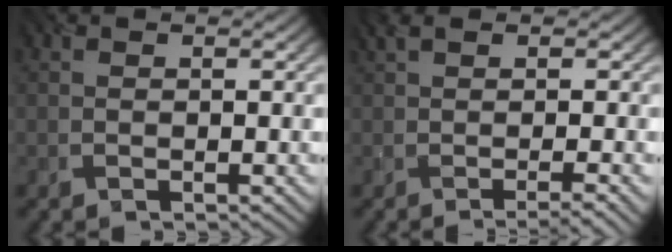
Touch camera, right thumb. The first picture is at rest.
{"total": 3.2, "force": [-0.4, 0.7, 3.1], "torque": [-0.045, 0.008, -0.011]}